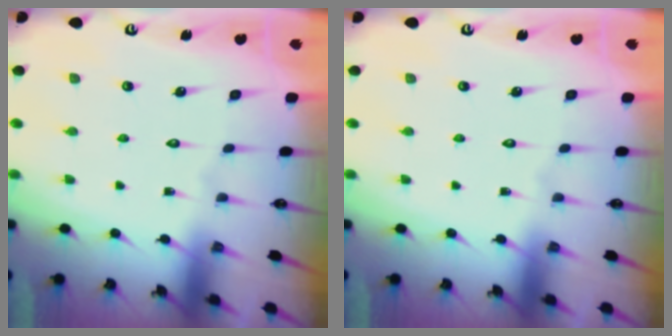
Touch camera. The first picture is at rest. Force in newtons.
{"total": 0.0}